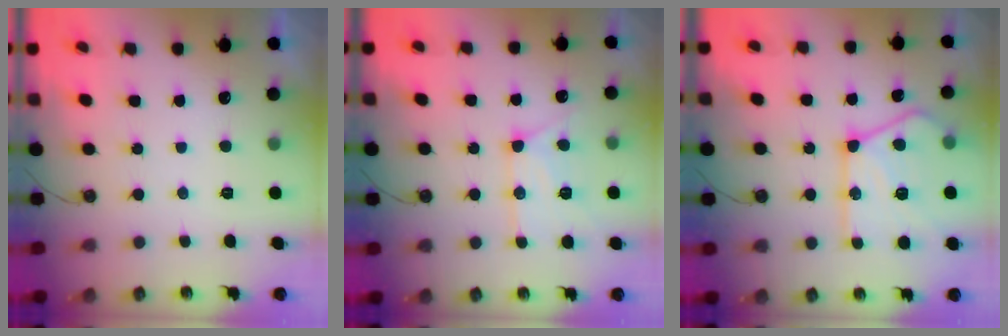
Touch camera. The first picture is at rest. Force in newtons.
{"total": 13.6, "press": 13.5, "slide": 1.3}
{"total": 20.6, "press": 20.5, "slide": 2.4}